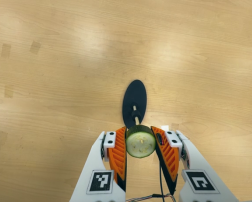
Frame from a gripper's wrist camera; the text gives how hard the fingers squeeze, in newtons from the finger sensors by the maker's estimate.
{"total": 11.4, "left": 11.3, "right": 11.5}